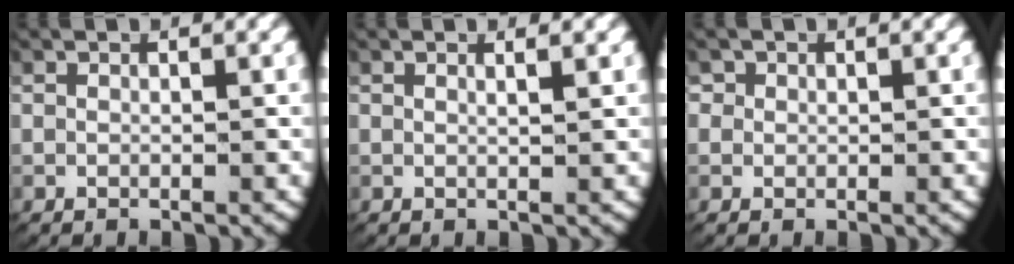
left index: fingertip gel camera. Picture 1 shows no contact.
{"total": 1.0, "force": [0.6, -0.3, 0.7], "torque": [-0.015, -0.007, 0.013]}
{"total": 1.6, "force": [0.6, 1.5, 0.4], "torque": [-0.013, -0.004, 0.009]}